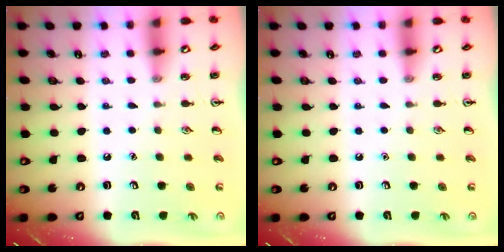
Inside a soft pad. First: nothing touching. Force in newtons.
{"total": 0.0}